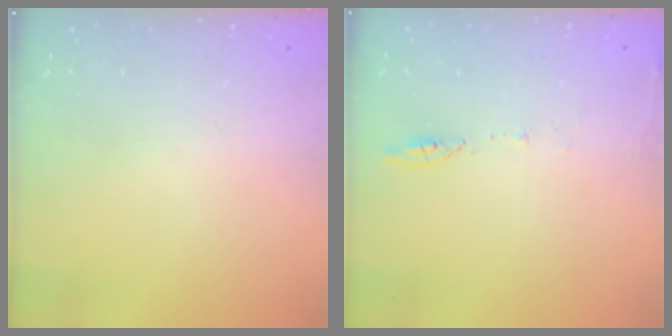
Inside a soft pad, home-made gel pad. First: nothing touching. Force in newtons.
{"total": 5.8, "press": 5.7, "slide": 0.9}